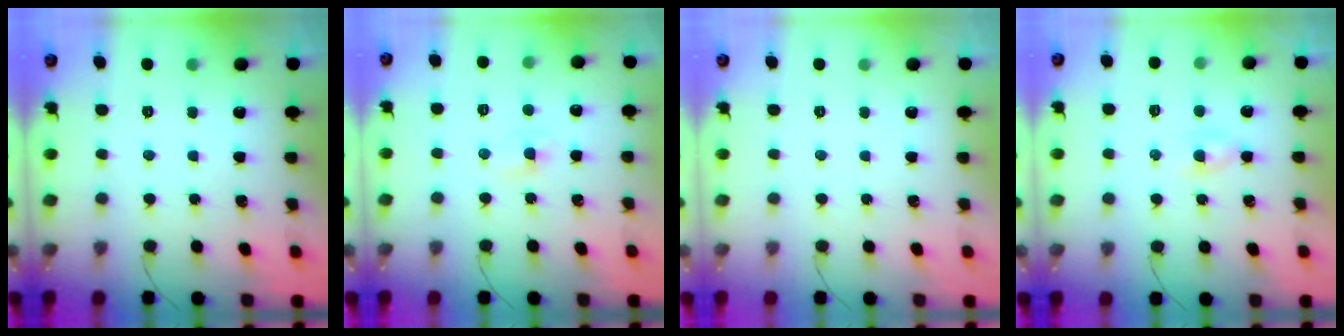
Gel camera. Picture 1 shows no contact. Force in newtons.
{"total": 1.0, "press": 0.8, "slide": 0.6}
{"total": 0.0}
{"total": 1.6, "press": 1.5, "slide": 0.6}